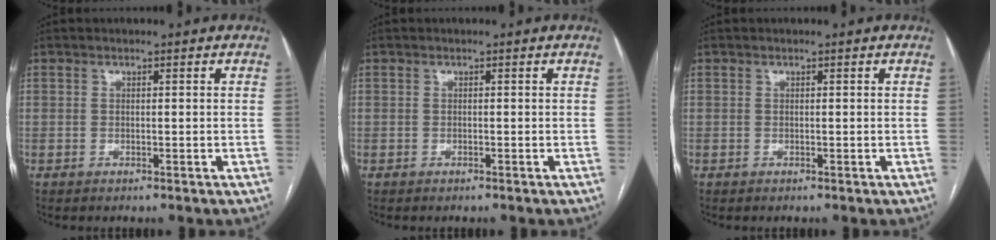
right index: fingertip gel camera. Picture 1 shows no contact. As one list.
[{"total": 0.0}, {"total": 0.0}]